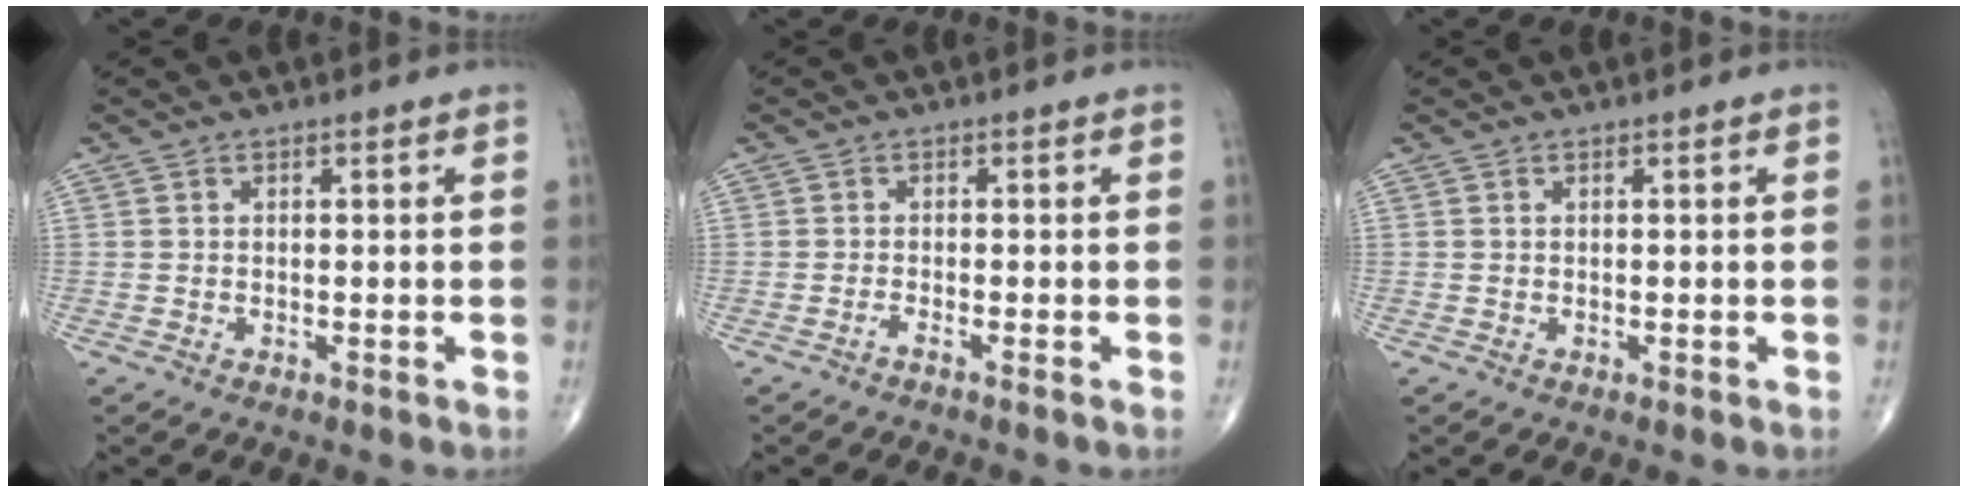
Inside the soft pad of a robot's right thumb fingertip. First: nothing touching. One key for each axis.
{"total": 0.9, "fx": -0.7, "fy": -0.2, "fz": 0.5, "tx": -0.014, "ty": 0.003, "tz": -0.015}
{"total": 0.0}